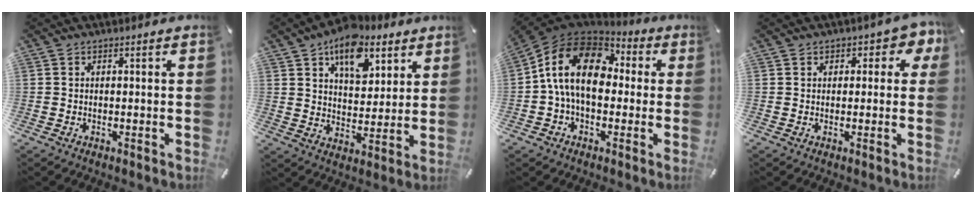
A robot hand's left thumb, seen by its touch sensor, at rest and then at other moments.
{"total": 12.6, "force": [7.6, 7.9, 6.3], "torque": [-0.086, -0.038, 0.133]}
{"total": 16.1, "force": [1.3, 11.2, 11.5], "torque": [-0.240, 0.020, 0.022]}
{"total": 3.5, "force": [1.3, 2.5, 2.0], "torque": [-0.011, 0.000, 0.015]}